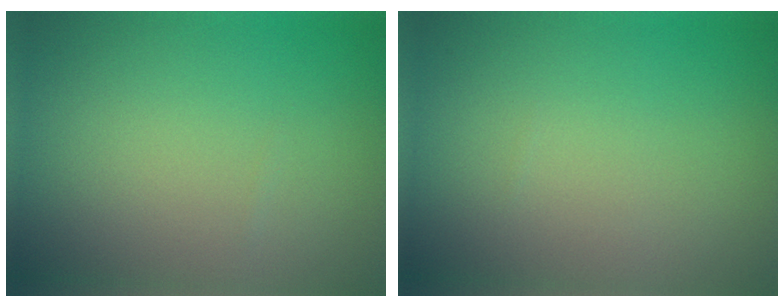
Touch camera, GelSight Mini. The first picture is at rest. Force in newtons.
{"total": 0.0}